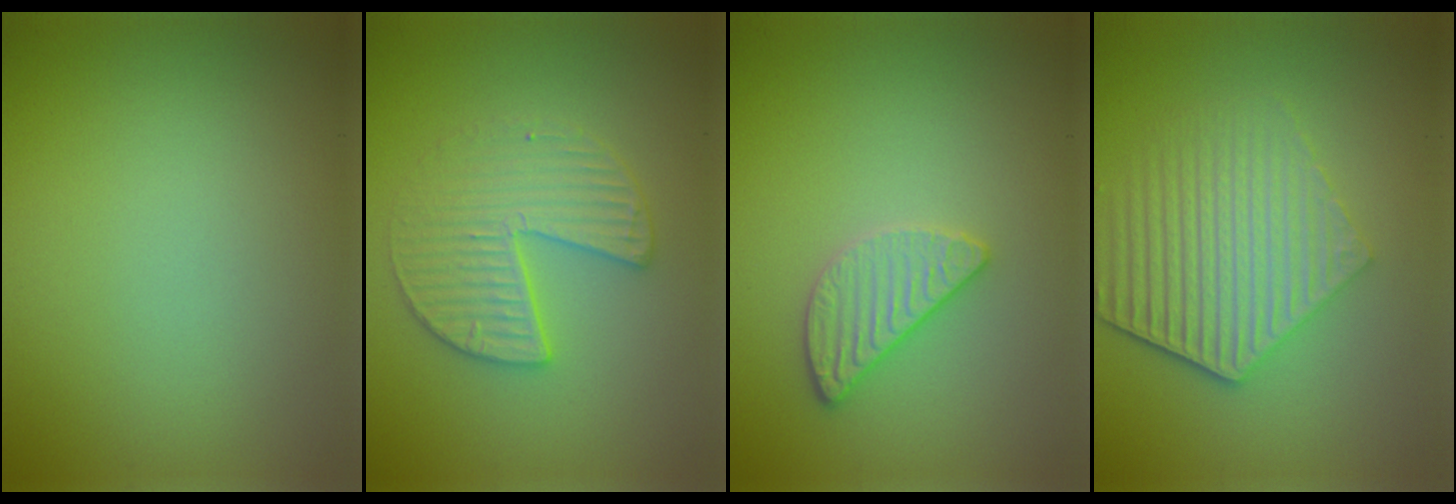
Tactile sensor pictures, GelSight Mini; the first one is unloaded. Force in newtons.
{"total": 3.5, "press": 3.4, "slide": 0.4}
{"total": 2.5, "press": 2.3, "slide": 0.8}
{"total": 6.1, "press": 4.5, "slide": 4.1}